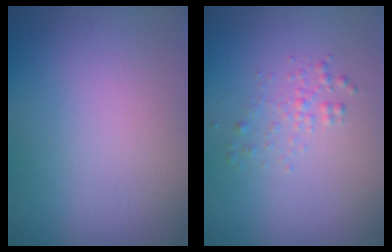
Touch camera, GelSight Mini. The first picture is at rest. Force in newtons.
{"total": 1.3, "press": 1.3, "slide": 0.1}